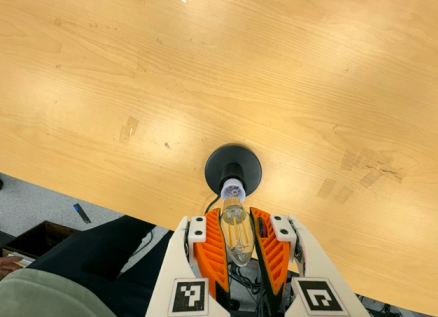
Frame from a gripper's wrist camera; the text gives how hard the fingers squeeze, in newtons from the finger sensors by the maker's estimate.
{"total": 20.2, "left": 22.2, "right": 18.1}